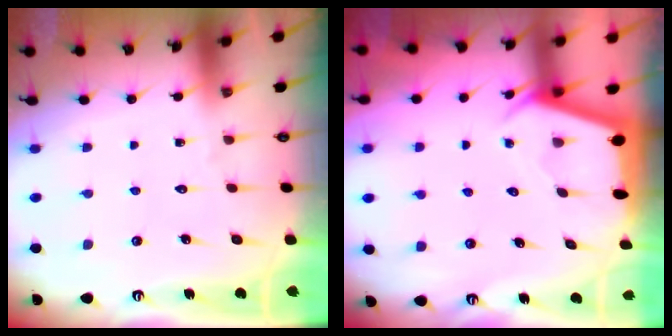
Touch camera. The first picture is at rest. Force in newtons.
{"total": 2.4, "press": 2.4, "slide": 0.3}